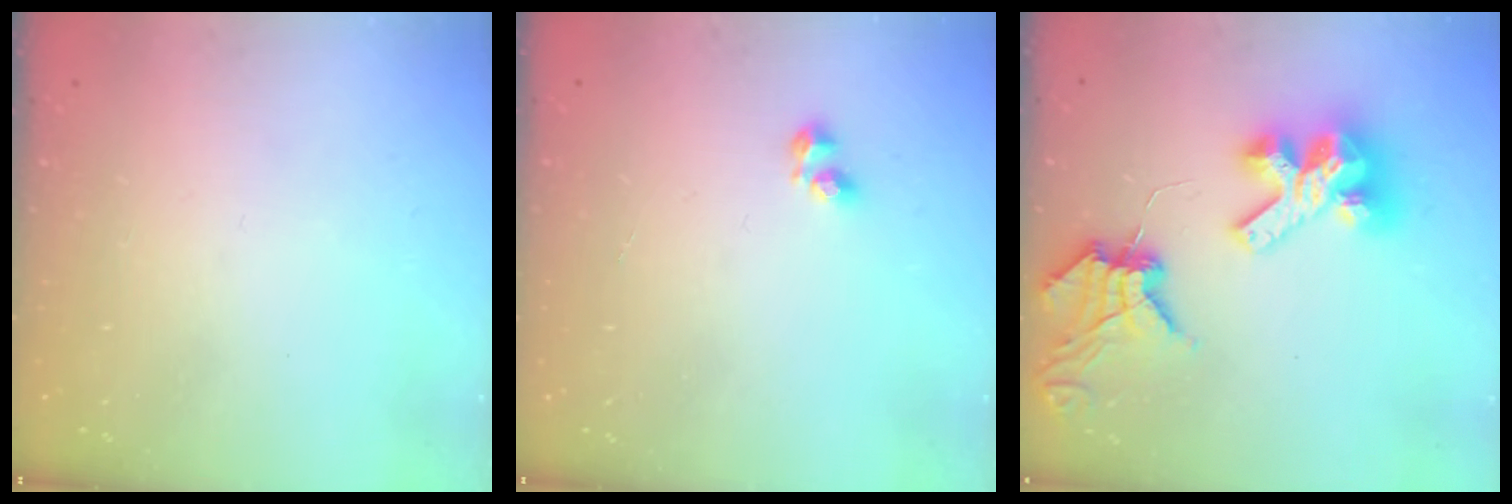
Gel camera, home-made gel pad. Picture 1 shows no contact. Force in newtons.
{"total": 2.5, "press": 2.3, "slide": 0.9}
{"total": 11.8, "press": 11.7, "slide": 1.3}